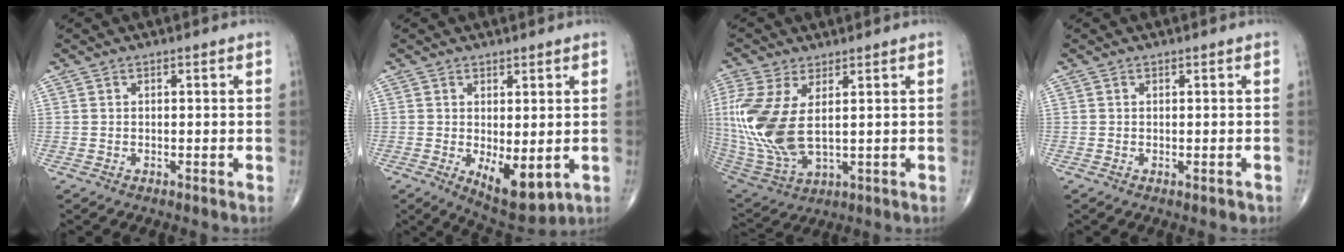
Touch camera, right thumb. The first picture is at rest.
{"total": 8.2, "force": [-1.4, 3.6, 7.2], "torque": [-0.095, -0.020, -0.007]}
{"total": 16.0, "force": [2.1, 7.9, 13.8], "torque": [-0.331, -0.018, 0.056]}
{"total": 0.8, "force": [-0.3, 0.4, 0.7], "torque": [-0.004, -0.002, -0.002]}